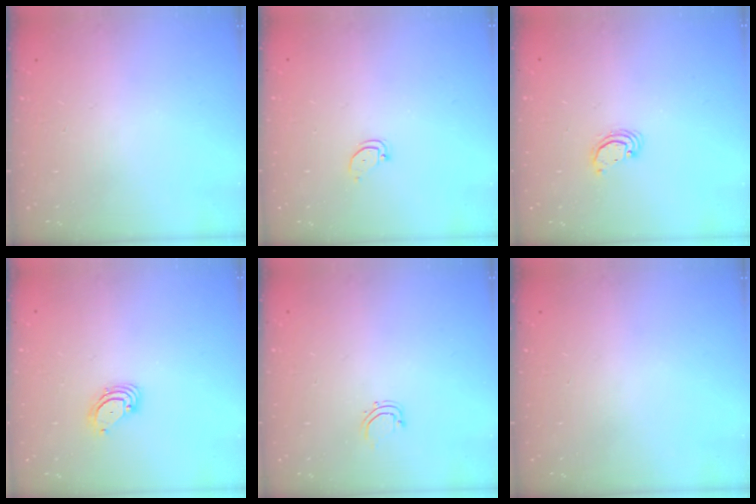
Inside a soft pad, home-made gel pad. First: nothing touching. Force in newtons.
{"total": 2.4, "press": 2.4, "slide": 0.2}
{"total": 2.7, "press": 2.7, "slide": 0.1}
{"total": 3.6, "press": 3.6, "slide": 0.3}
{"total": 2.8, "press": 2.7, "slide": 0.5}
{"total": 0.0}